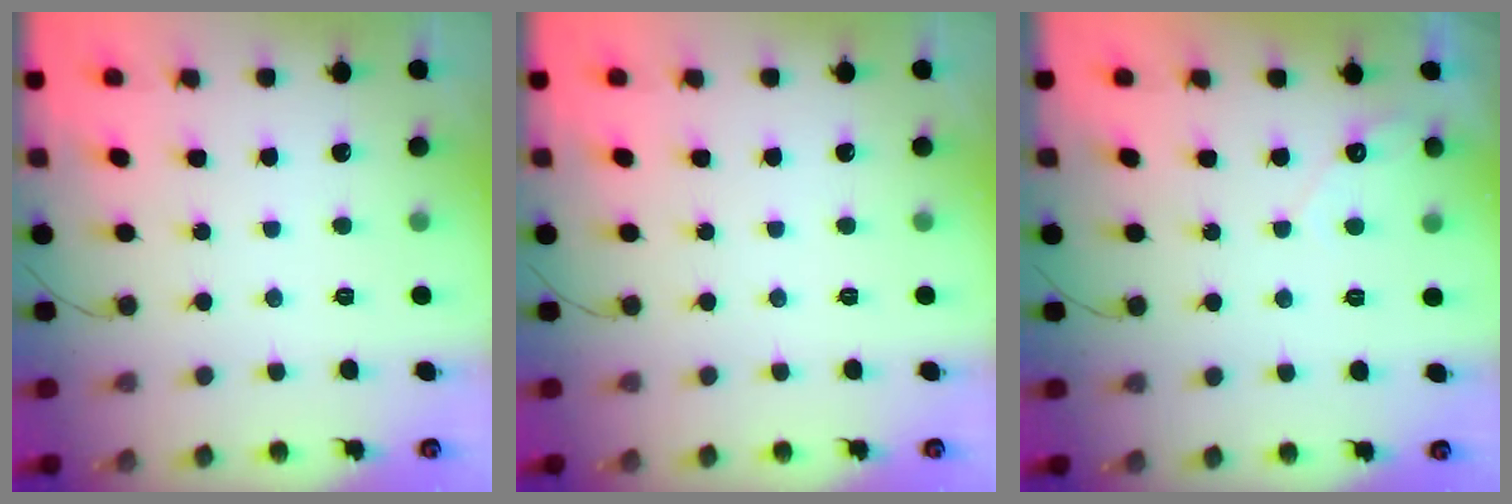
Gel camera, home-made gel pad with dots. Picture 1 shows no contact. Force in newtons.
{"total": 0.0}
{"total": 3.4, "press": 3.4, "slide": 0.1}